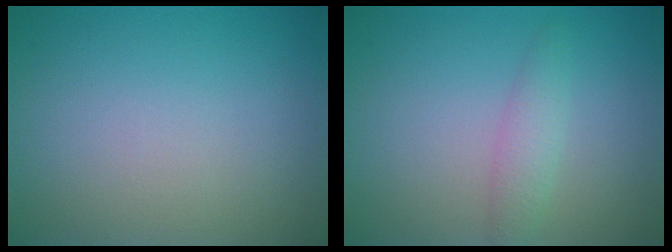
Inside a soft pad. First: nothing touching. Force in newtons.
{"total": 1.8, "press": 1.8, "slide": 0.1}